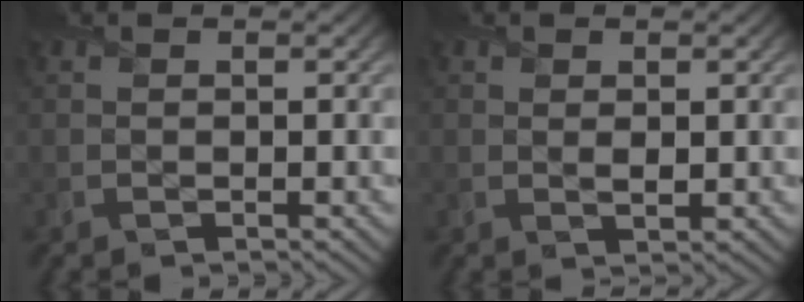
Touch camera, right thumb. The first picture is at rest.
{"total": 1.2, "force": [0.3, 0.7, 0.9], "torque": [-0.020, -0.006, 0.005]}